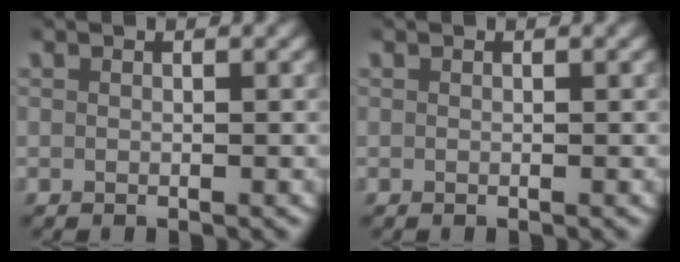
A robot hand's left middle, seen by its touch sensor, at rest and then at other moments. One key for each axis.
{"total": 0.0}